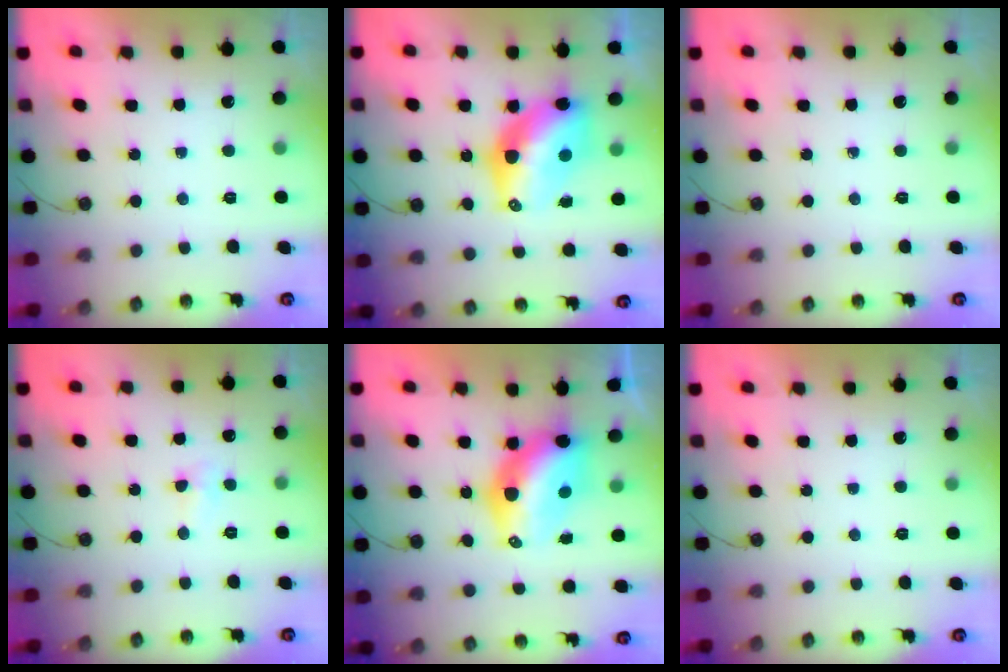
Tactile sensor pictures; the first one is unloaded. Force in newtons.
{"total": 11.4, "press": 11.3, "slide": 0.9}
{"total": 0.0}
{"total": 3.4, "press": 3.3, "slide": 0.7}
{"total": 12.2, "press": 11.5, "slide": 4.2}
{"total": 0.0}